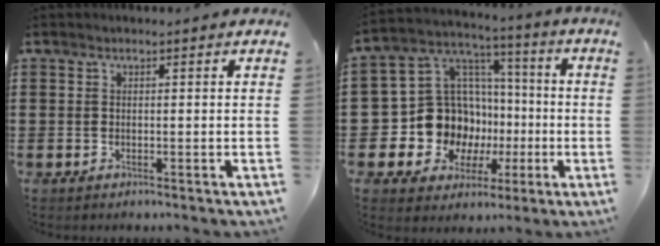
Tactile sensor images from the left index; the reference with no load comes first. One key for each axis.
{"total": 13.2, "fx": -2.9, "fy": 12.0, "fz": 4.5, "tx": -0.135, "ty": -0.005, "tz": -0.039}